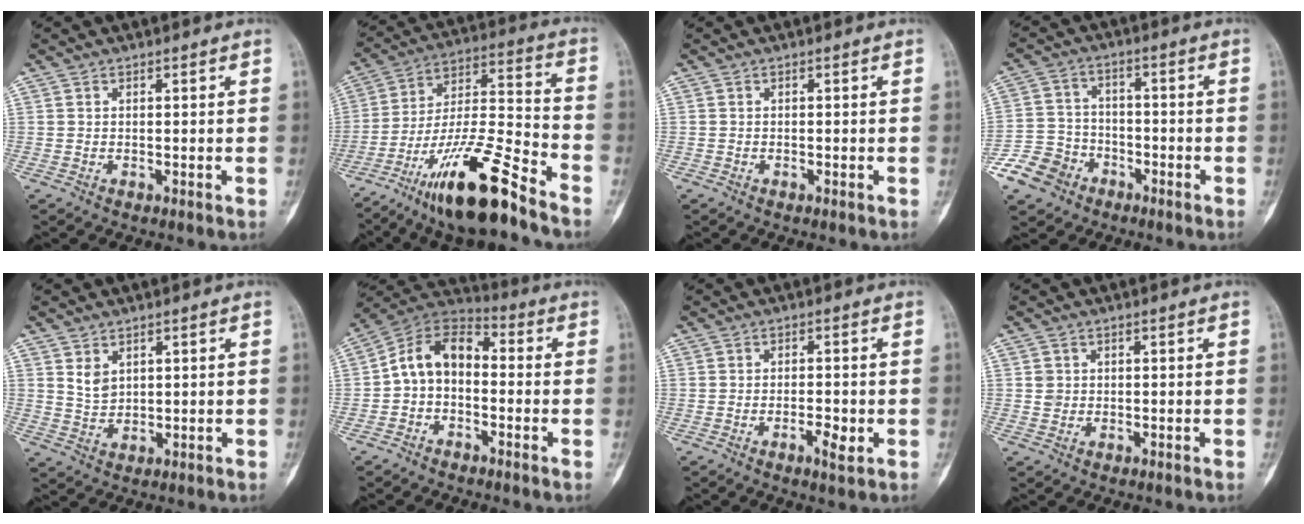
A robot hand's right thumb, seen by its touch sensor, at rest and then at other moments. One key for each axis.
{"total": 20.0, "fx": -13.6, "fy": 3.3, "fz": 14.3, "tx": -0.285, "ty": 0.068, "tz": -0.241}
{"total": 0.0}
{"total": 9.2, "fx": -5.6, "fy": 7.0, "fz": 2.4, "tx": -0.030, "ty": 0.038, "tz": -0.110}
{"total": 3.4, "fx": 1.6, "fy": 2.4, "fz": 1.8, "tx": -0.019, "ty": -0.014, "tz": 0.037}
{"total": 10.2, "fx": -1.0, "fy": 7.0, "fz": 7.3, "tx": -0.113, "ty": 0.048, "tz": -0.037}
{"total": 3.6, "fx": -1.2, "fy": 1.1, "fz": 3.1, "tx": -0.053, "ty": -0.001, "tz": -0.021}
{"total": 1.5, "fx": 0.2, "fy": 1.4, "fz": 0.4, "tx": 0.002, "ty": 0.004, "tz": 0.005}